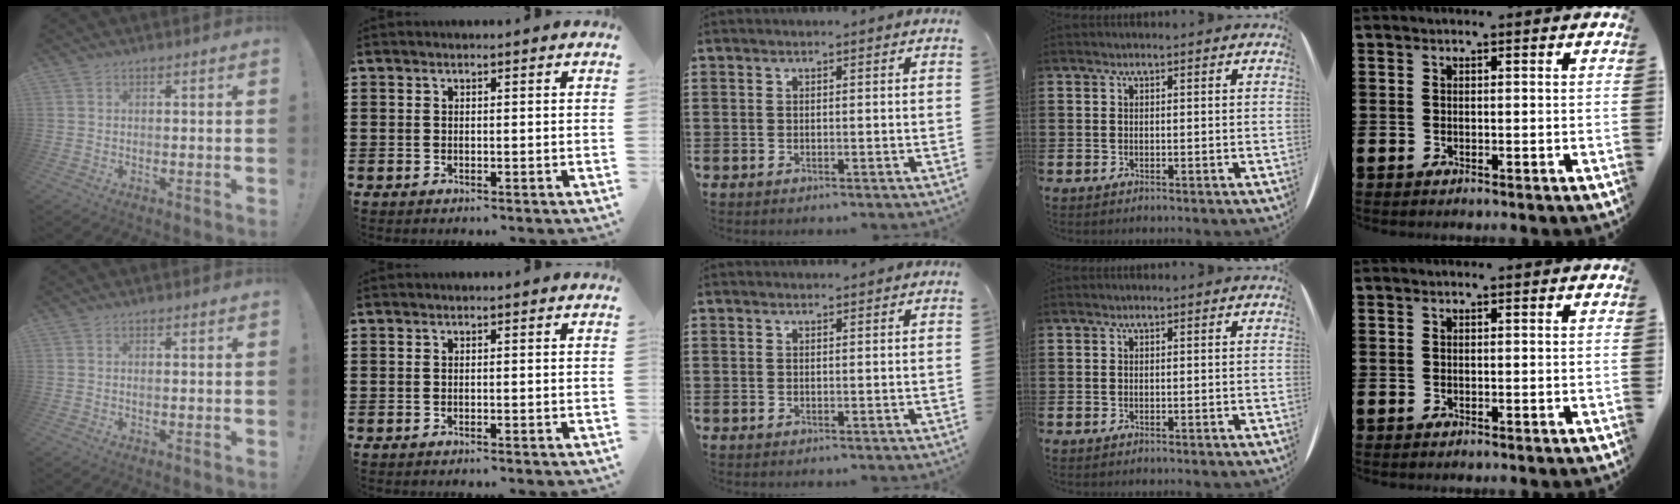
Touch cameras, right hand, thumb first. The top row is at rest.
{"middle": {"total": 0.5, "force": [0.5, 0.1, 0.1], "torque": [0.004, -0.004, 0.008]}}